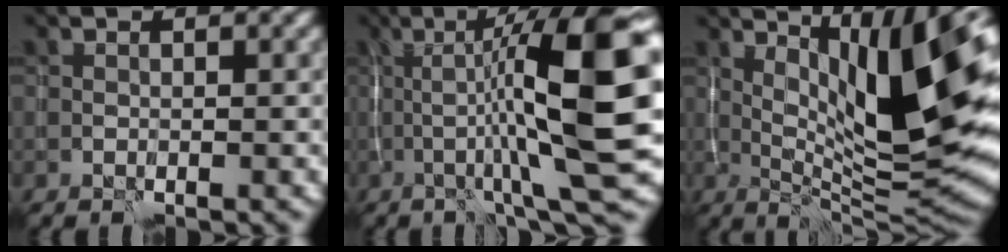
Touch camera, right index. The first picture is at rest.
{"total": 13.1, "force": [-0.4, 1.7, 13.0], "torque": [-0.196, 0.028, -0.005]}
{"total": 13.9, "force": [4.4, 3.5, 12.7], "torque": [-0.185, -0.007, 0.077]}